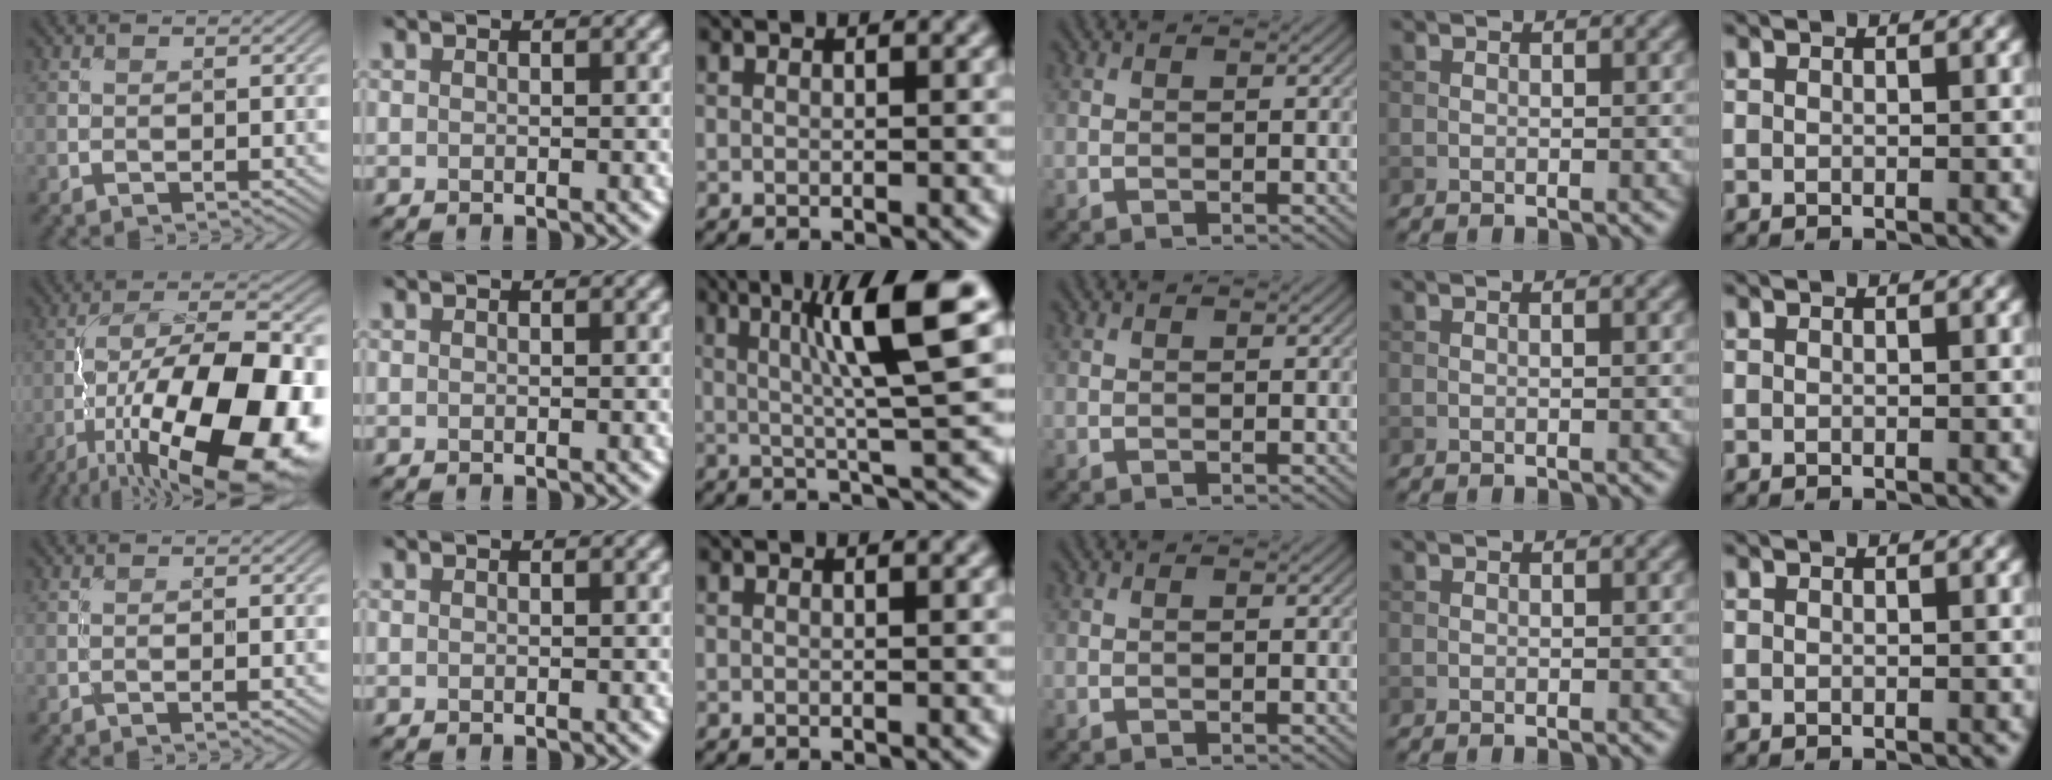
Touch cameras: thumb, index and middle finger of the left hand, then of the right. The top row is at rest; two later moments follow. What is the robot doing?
{"motion": "unscrew", "object": "medicine bottle"}